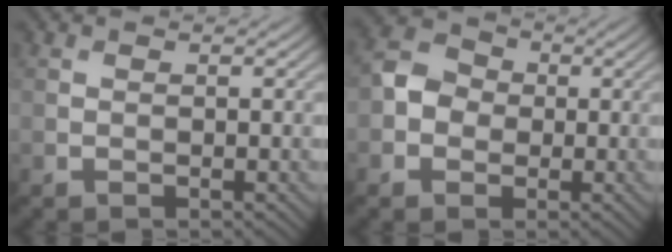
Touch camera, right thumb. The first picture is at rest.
{"total": 4.4, "force": [-0.5, 3.9, 2.0], "torque": [-0.043, 0.009, -0.018]}